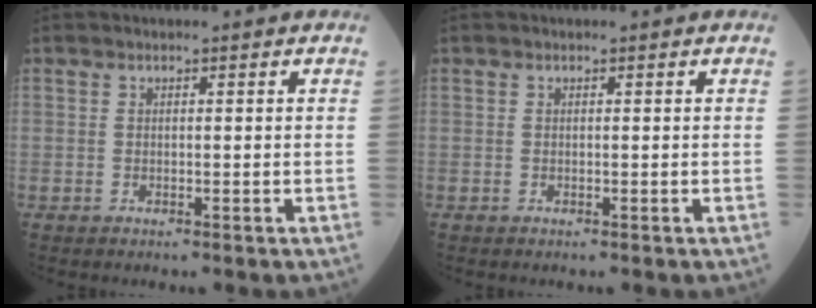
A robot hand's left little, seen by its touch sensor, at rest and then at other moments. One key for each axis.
{"total": 0.0}